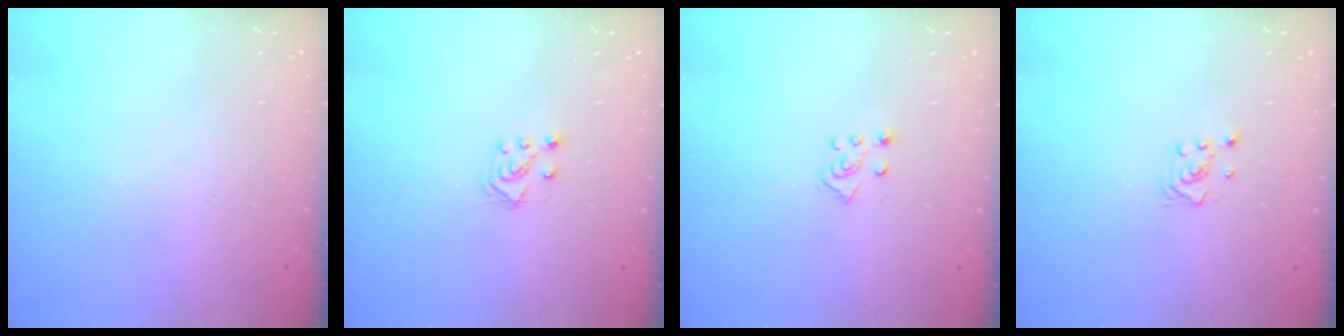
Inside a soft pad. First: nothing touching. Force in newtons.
{"total": 5.7, "press": 5.7, "slide": 0.8}
{"total": 5.0, "press": 4.9, "slide": 0.4}
{"total": 2.6, "press": 2.4, "slide": 1.0}